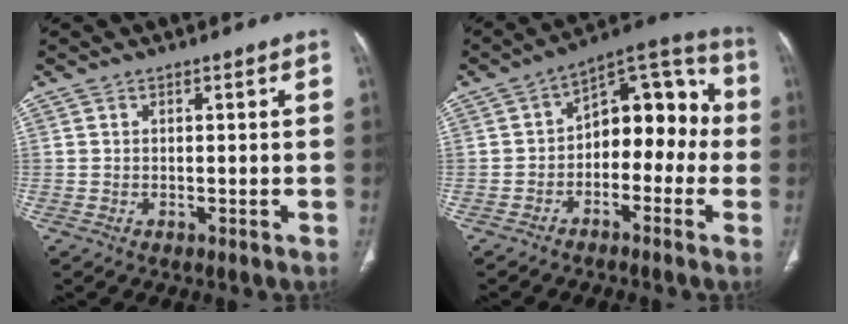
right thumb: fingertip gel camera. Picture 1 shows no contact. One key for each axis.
{"total": 13.5, "fx": -1.8, "fy": 8.5, "fz": 10.4, "tx": -0.093, "ty": 0.052, "tz": -0.044}